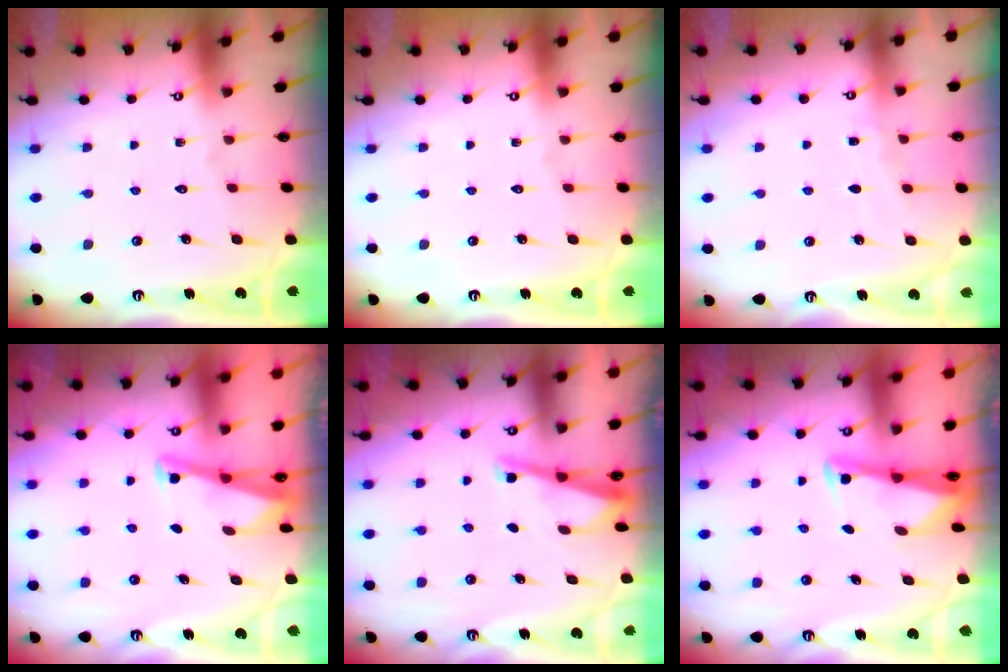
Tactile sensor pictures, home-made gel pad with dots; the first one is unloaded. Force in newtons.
{"total": 0.0}
{"total": 3.0, "press": 3.0, "slide": 0.4}
{"total": 3.0, "press": 3.0, "slide": 0.3}
{"total": 3.5, "press": 3.4, "slide": 0.4}
{"total": 2.8, "press": 2.8, "slide": 0.2}